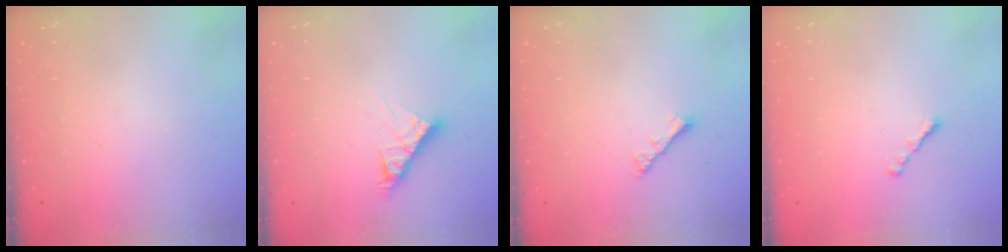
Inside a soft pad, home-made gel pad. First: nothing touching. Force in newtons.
{"total": 6.9, "press": 6.9, "slide": 0.6}
{"total": 2.8, "press": 2.8, "slide": 0.6}
{"total": 1.3, "press": 1.2, "slide": 0.5}